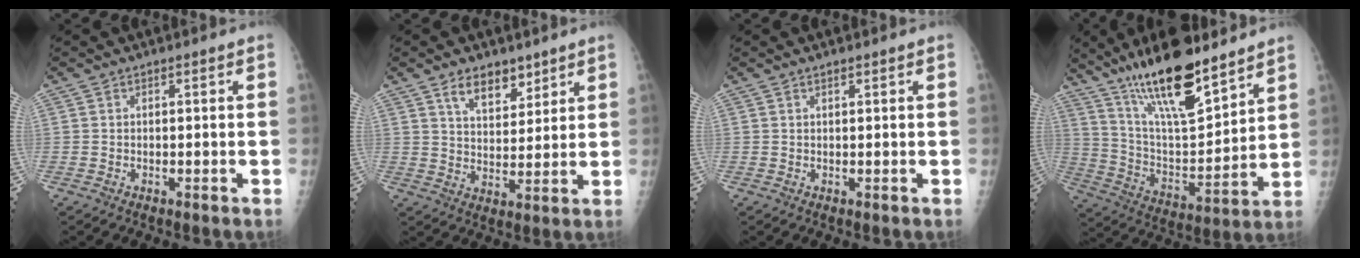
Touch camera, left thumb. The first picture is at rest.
{"total": 8.0, "force": [5.3, 4.2, 4.3], "torque": [-0.042, -0.037, 0.093]}
{"total": 0.6, "force": [0.4, 0.1, 0.4], "torque": [-0.004, -0.001, 0.009]}
{"total": 21.7, "force": [15.4, 6.0, 14.1], "torque": [-0.217, -0.070, 0.275]}